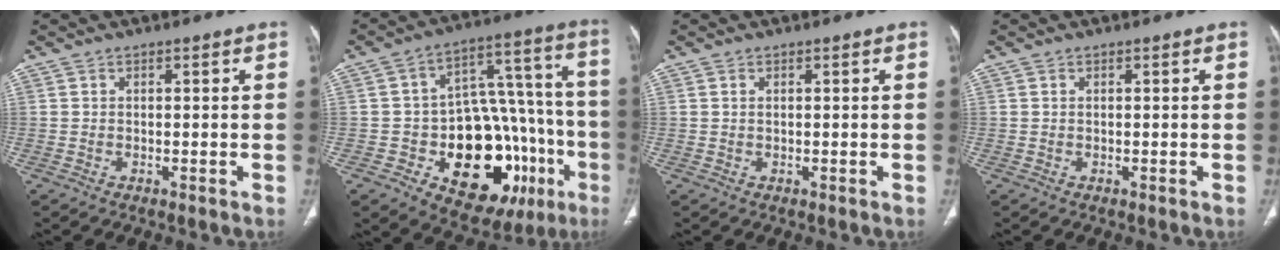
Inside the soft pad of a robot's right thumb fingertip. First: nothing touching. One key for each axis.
{"total": 27.4, "fx": -9.8, "fy": 15.6, "fz": 20.3, "tx": -0.212, "ty": 0.070, "tz": -0.118}
{"total": 0.5, "fx": 0.2, "fy": 0.2, "fz": 0.4, "tx": -0.013, "ty": 0.005, "tz": 0.006}
{"total": 0.0}